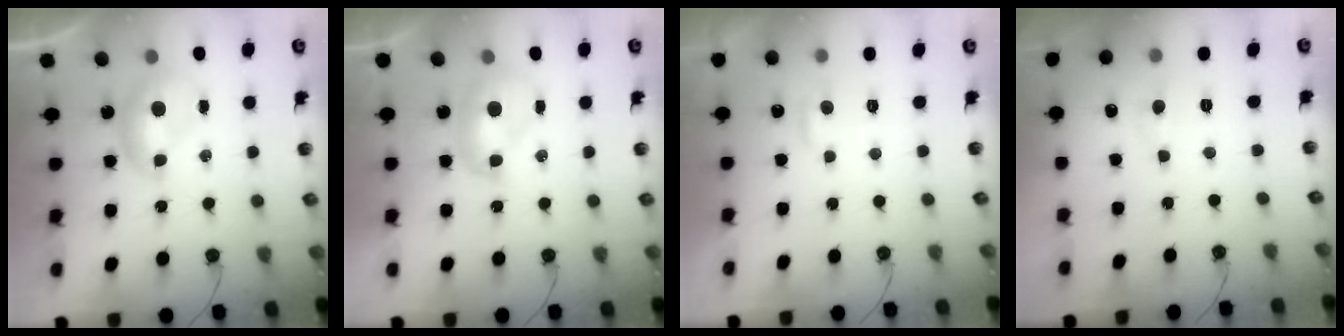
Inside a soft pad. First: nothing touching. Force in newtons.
{"total": 1.8, "press": 1.7, "slide": 0.2}
{"total": 1.9, "press": 1.9, "slide": 0.5}
{"total": 0.5, "press": 0.4, "slide": 0.4}